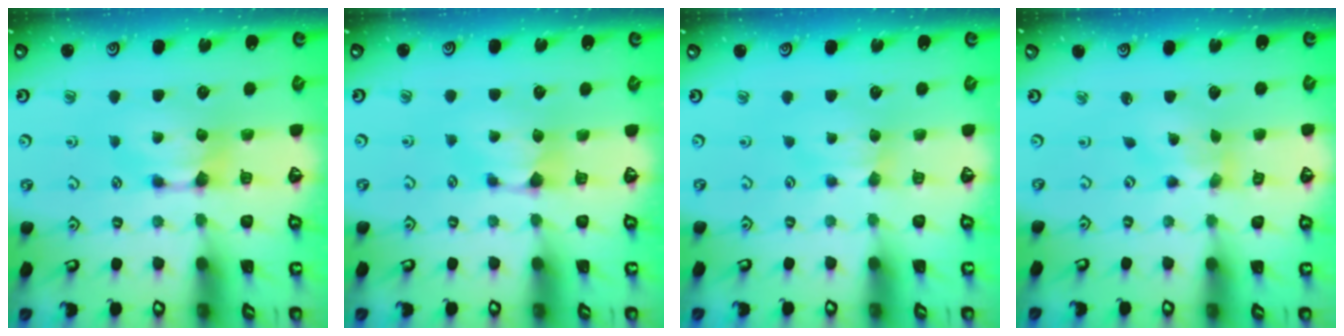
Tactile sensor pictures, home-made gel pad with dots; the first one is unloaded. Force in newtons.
{"total": 0.9, "press": 0.6, "slide": 0.6}
{"total": 1.8, "press": 1.7, "slide": 0.6}
{"total": 1.6, "press": 0.6, "slide": 1.5}